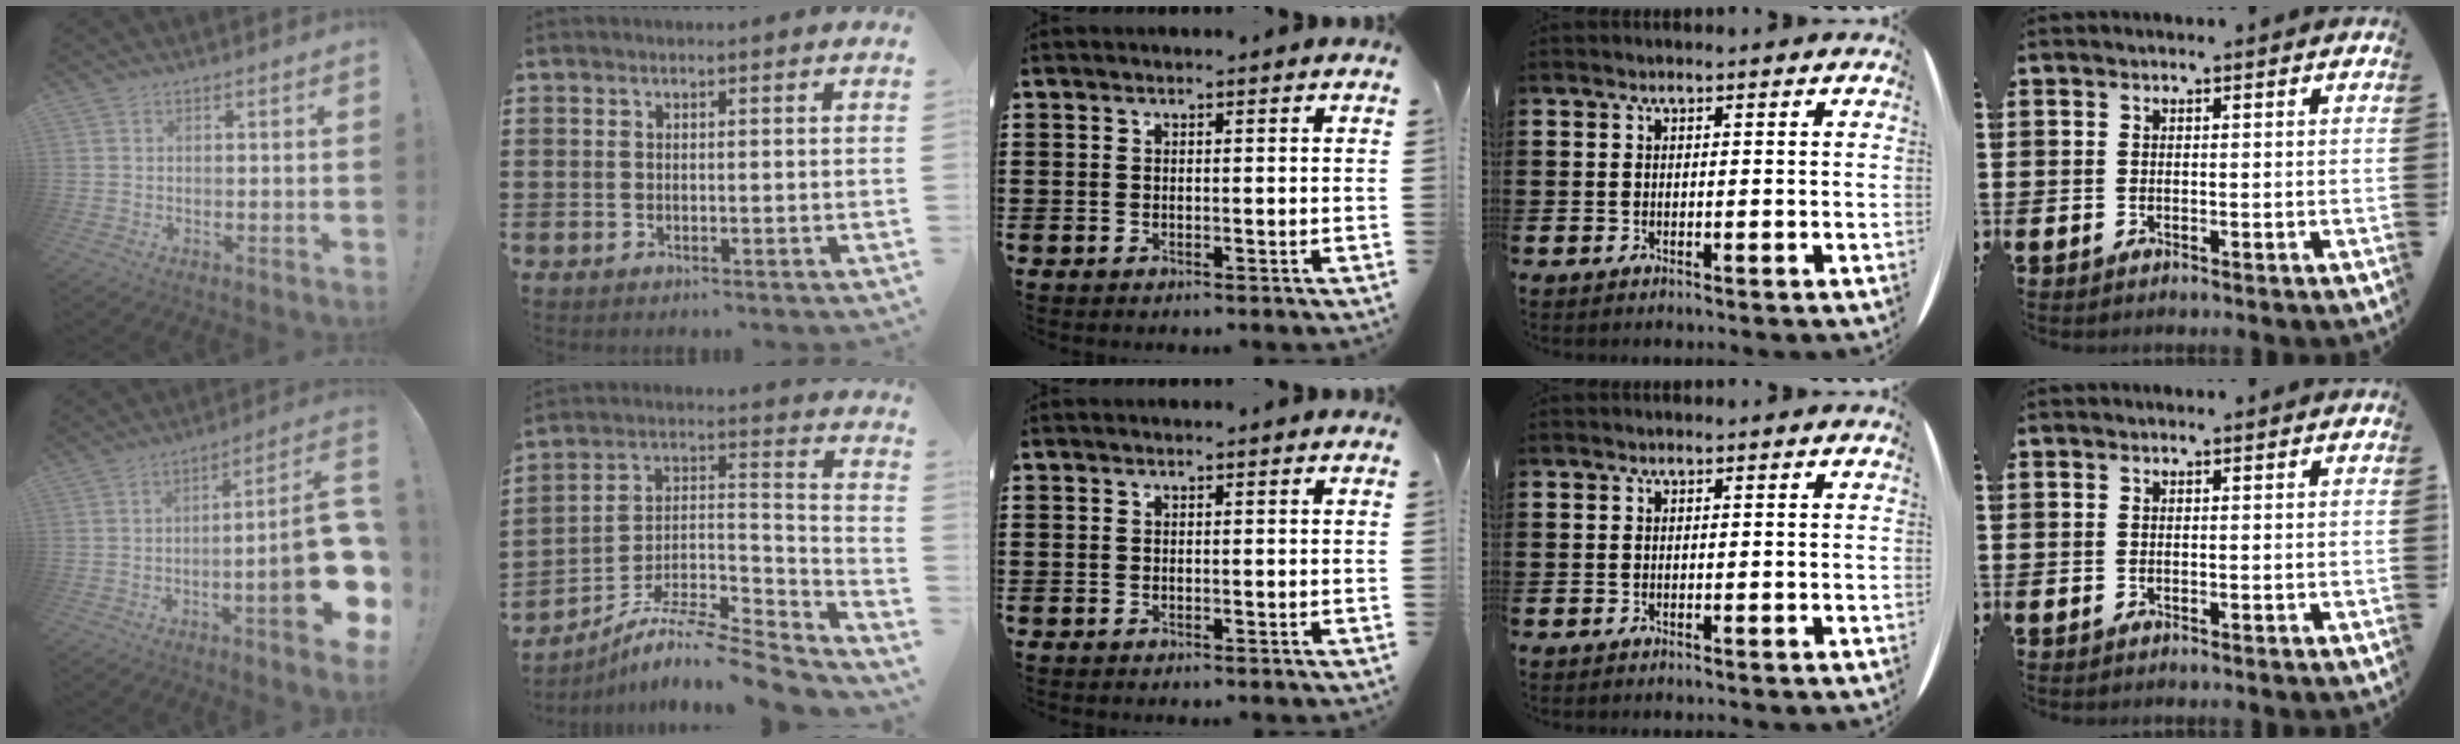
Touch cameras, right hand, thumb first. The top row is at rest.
{"thumb": {"total": 19.6, "force": [-5.1, 3.8, 18.5], "torque": [-0.256, 0.023, -0.071]}, "index": {"total": 8.2, "force": [-7.0, 2.2, 3.5], "torque": [-0.061, 0.009, -0.138]}}